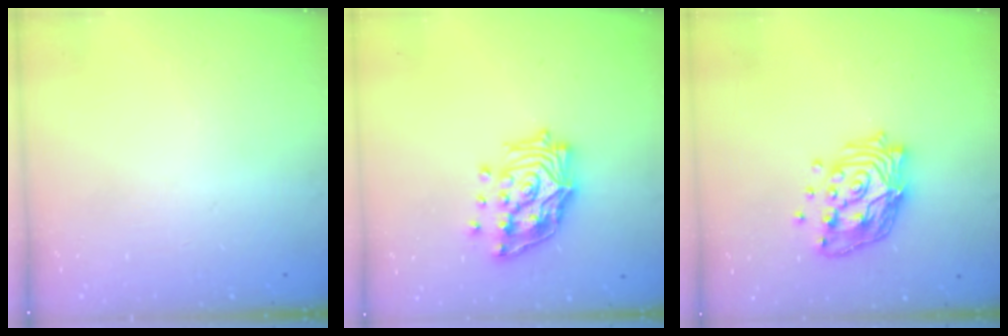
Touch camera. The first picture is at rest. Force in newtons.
{"total": 17.0, "press": 16.9, "slide": 2.0}
{"total": 15.2, "press": 15.1, "slide": 1.5}